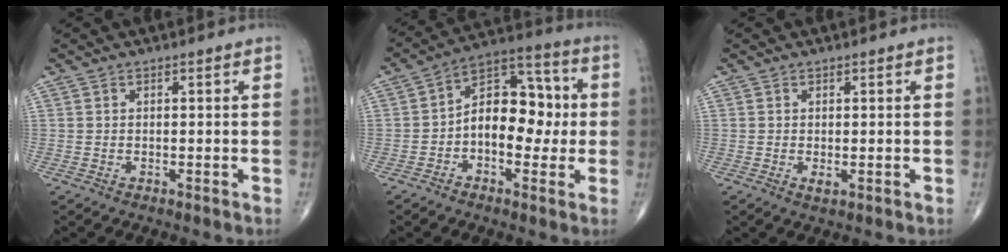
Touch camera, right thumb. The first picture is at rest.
{"total": 13.2, "force": [-0.9, 8.4, 10.2], "torque": [-0.117, 0.038, -0.025]}
{"total": 1.0, "force": [-0.1, 0.4, 0.9], "torque": [-0.014, -0.004, -0.001]}